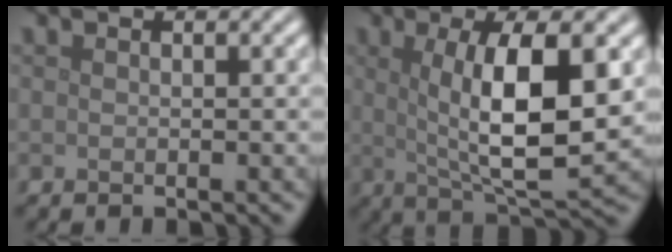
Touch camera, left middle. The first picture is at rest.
{"total": 8.5, "force": [1.2, 2.3, 8.1], "torque": [-0.131, -0.009, 0.026]}